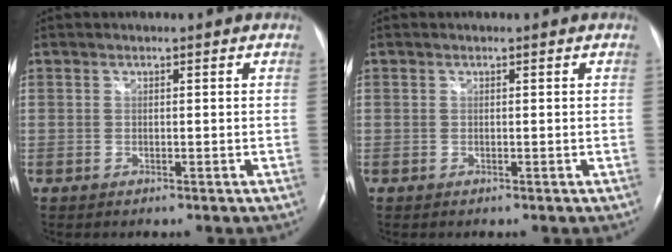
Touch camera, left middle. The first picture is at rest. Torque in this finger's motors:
{"motor_torque": [0.02, -0.01, -0.07, 0.00]}